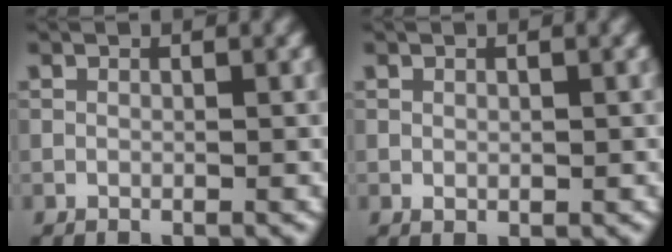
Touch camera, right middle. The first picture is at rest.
{"total": 0.6, "force": [0.0, 0.4, 0.4], "torque": [-0.004, -0.001, 0.002]}